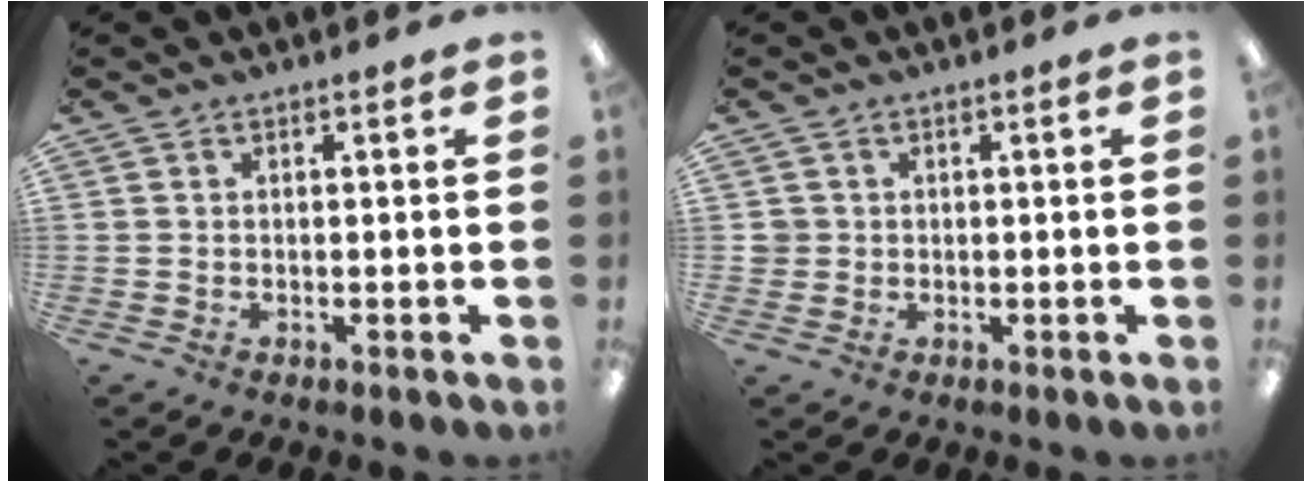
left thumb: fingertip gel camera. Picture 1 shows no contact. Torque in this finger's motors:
{"motor_torque": [-0.12, 0.10, 0.07, -0.06, 0.00]}